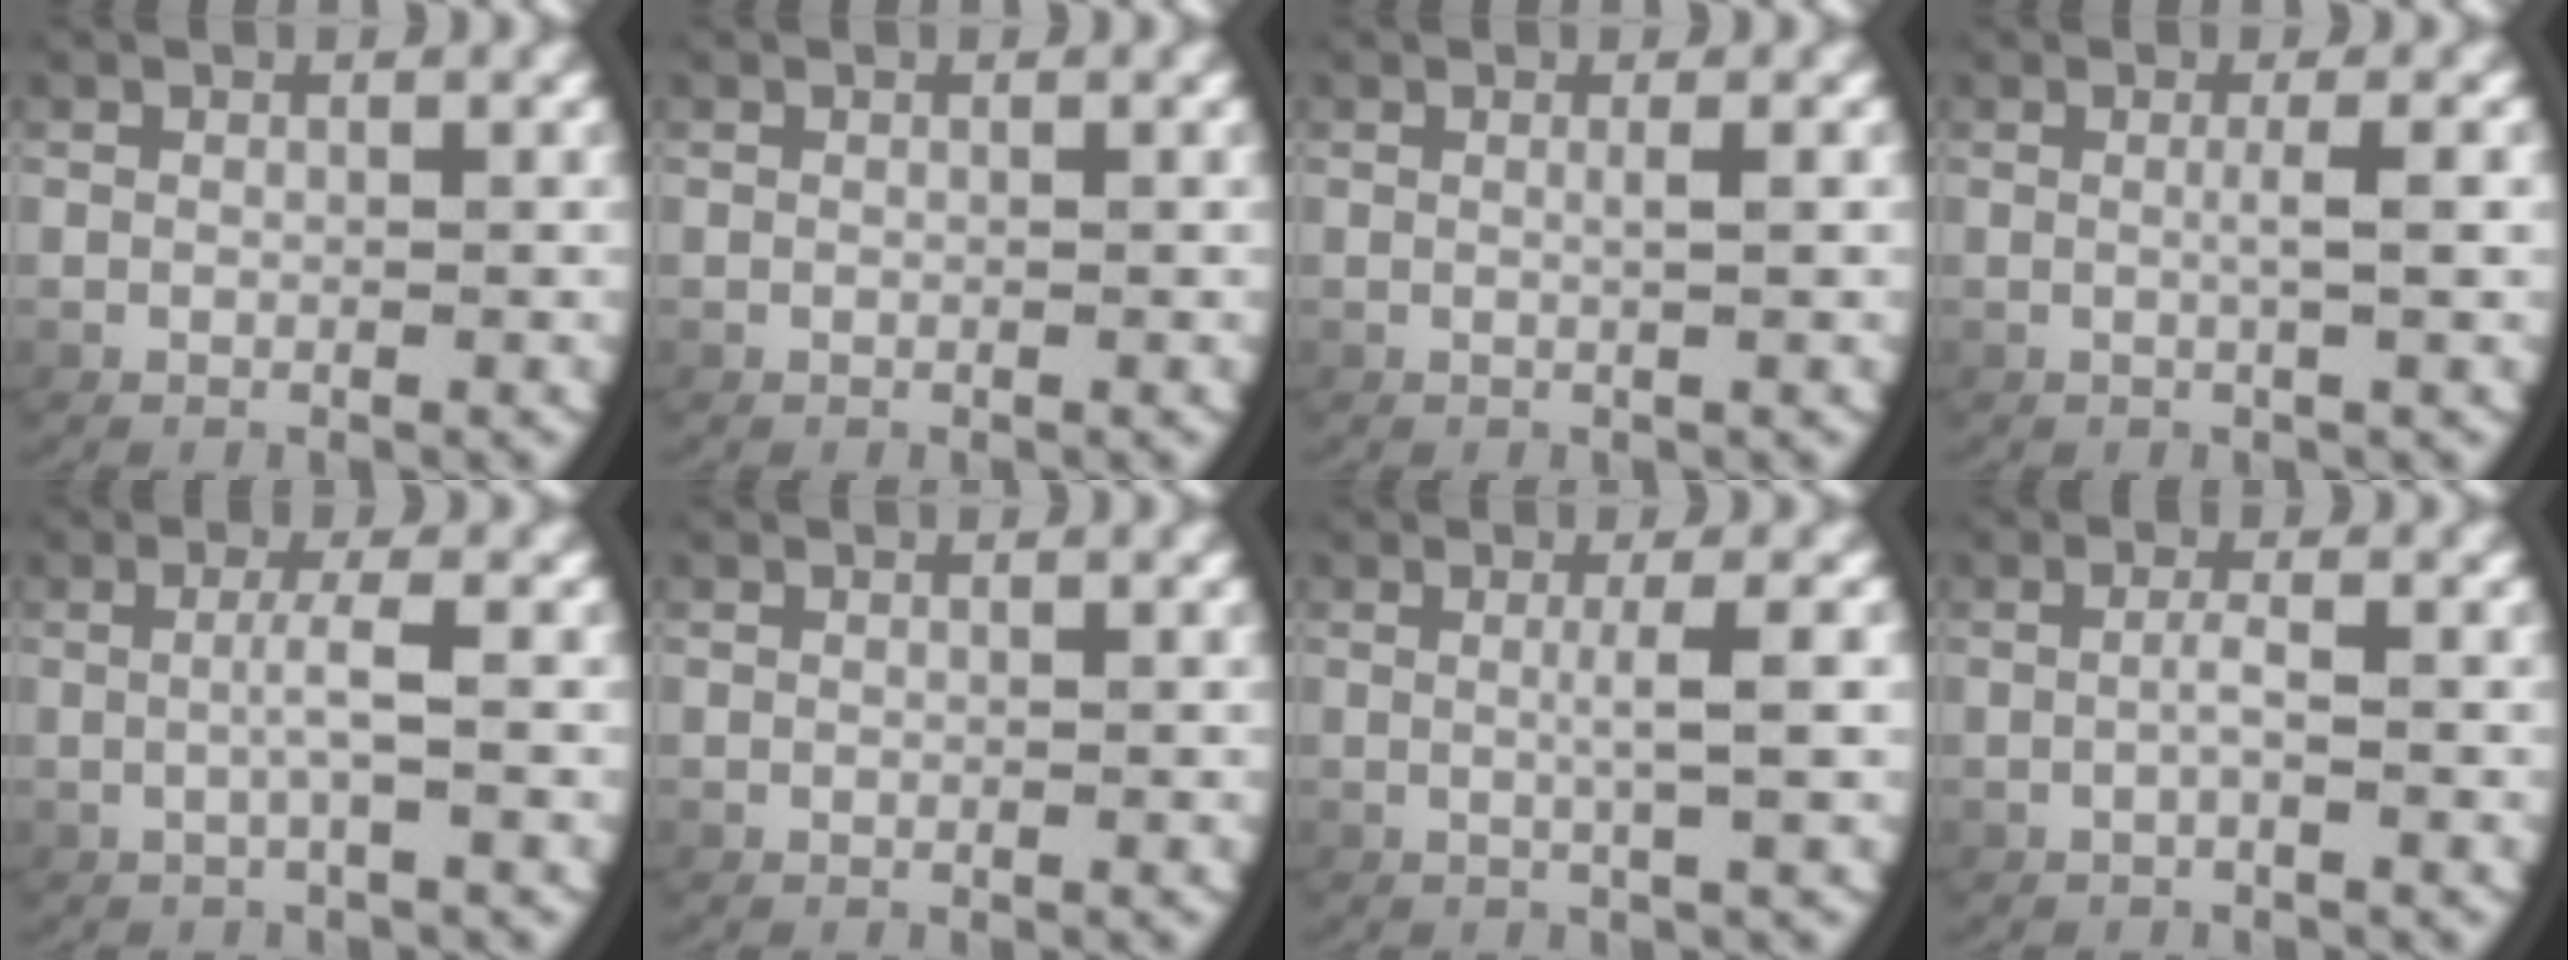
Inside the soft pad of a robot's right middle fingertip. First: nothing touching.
{"total": 0.0}
{"total": 0.8, "force": [0.1, -0.4, 0.7], "torque": [-0.015, -0.004, 0.006]}
{"total": 1.5, "force": [0.1, -0.5, 1.4], "torque": [-0.030, 0.001, 0.005]}
{"total": 1.9, "force": [-0.2, -0.5, 1.8], "torque": [-0.042, 0.001, -0.001]}
{"total": 0.0}
{"total": 2.1, "force": [0.4, -0.6, 1.9], "torque": [-0.039, -0.001, 0.009]}
{"total": 1.2, "force": [-0.5, -0.3, 1.0], "torque": [-0.025, -0.001, -0.006]}